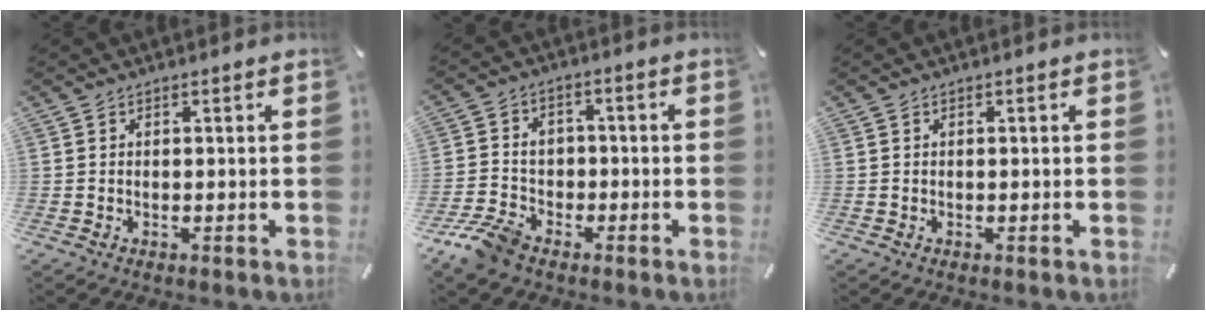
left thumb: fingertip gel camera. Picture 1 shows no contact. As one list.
[{"total": 9.0, "force": [-4.8, 6.6, 3.9], "torque": [-0.089, 0.034, -0.088]}, {"total": 0.0}]